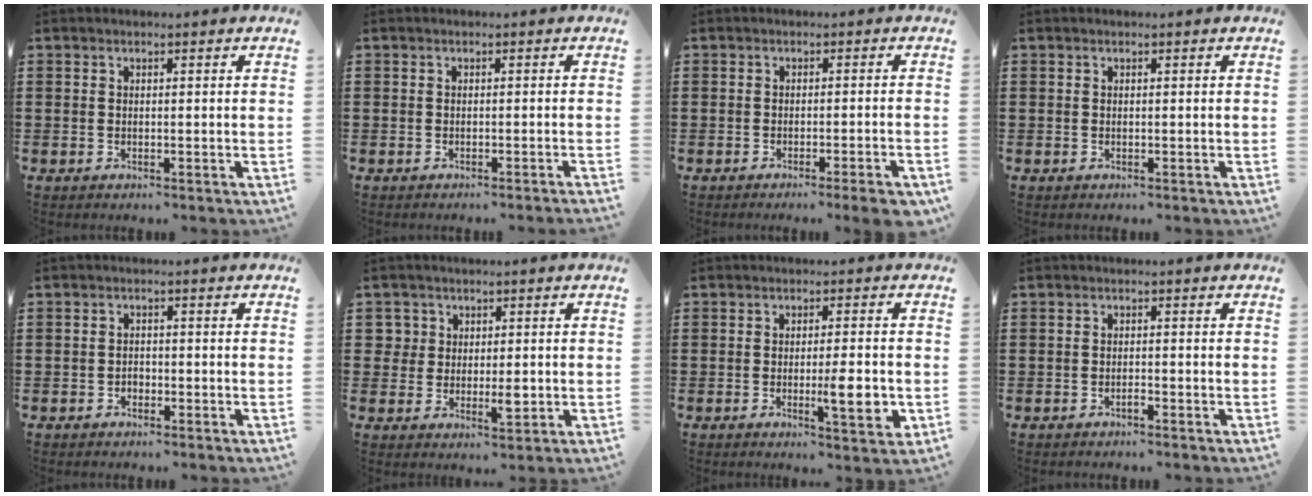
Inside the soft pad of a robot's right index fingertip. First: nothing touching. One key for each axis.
{"total": 0.7, "fx": -0.6, "fy": -0.2, "fz": 0.3, "tx": -0.007, "ty": -0.002, "tz": -0.012}
{"total": 2.4, "fx": -1.8, "fy": -0.3, "fz": 1.7, "tx": -0.026, "ty": -0.004, "tz": -0.032}
{"total": 0.0}
{"total": 1.2, "fx": -0.8, "fy": 0.8, "fz": 0.5, "tx": -0.014, "ty": -0.003, "tz": -0.016}
{"total": 3.9, "fx": 0.5, "fy": 3.1, "fz": 2.3, "tx": -0.046, "ty": 0.006, "tz": 0.008}
{"total": 6.5, "fx": -1.4, "fy": 1.0, "fz": 6.2, "tx": -0.084, "ty": -0.013, "tz": -0.025}
{"total": 1.0, "fx": -0.7, "fy": 0.1, "fz": 0.7, "tx": -0.015, "ty": -0.004, "tz": -0.013}